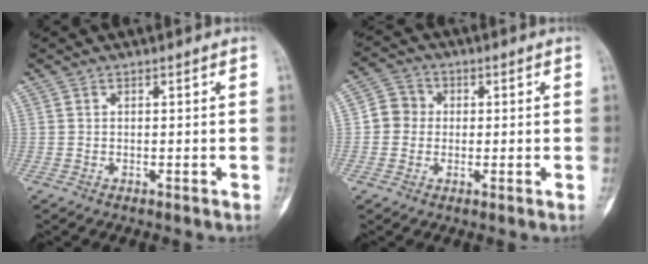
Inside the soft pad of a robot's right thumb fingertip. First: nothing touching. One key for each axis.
{"total": 5.0, "fx": 0.0, "fy": 4.7, "fz": 1.6, "tx": -0.007, "ty": 0.010, "tz": -0.010}